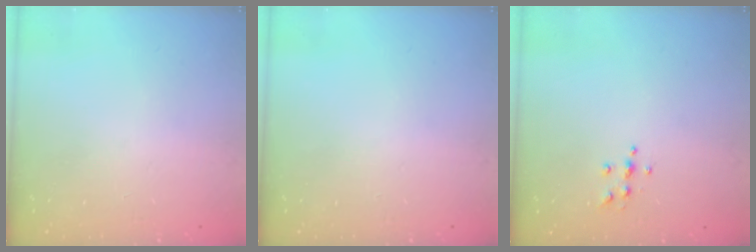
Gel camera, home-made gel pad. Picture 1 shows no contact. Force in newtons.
{"total": 0.0}
{"total": 4.3, "press": 4.3, "slide": 0.6}